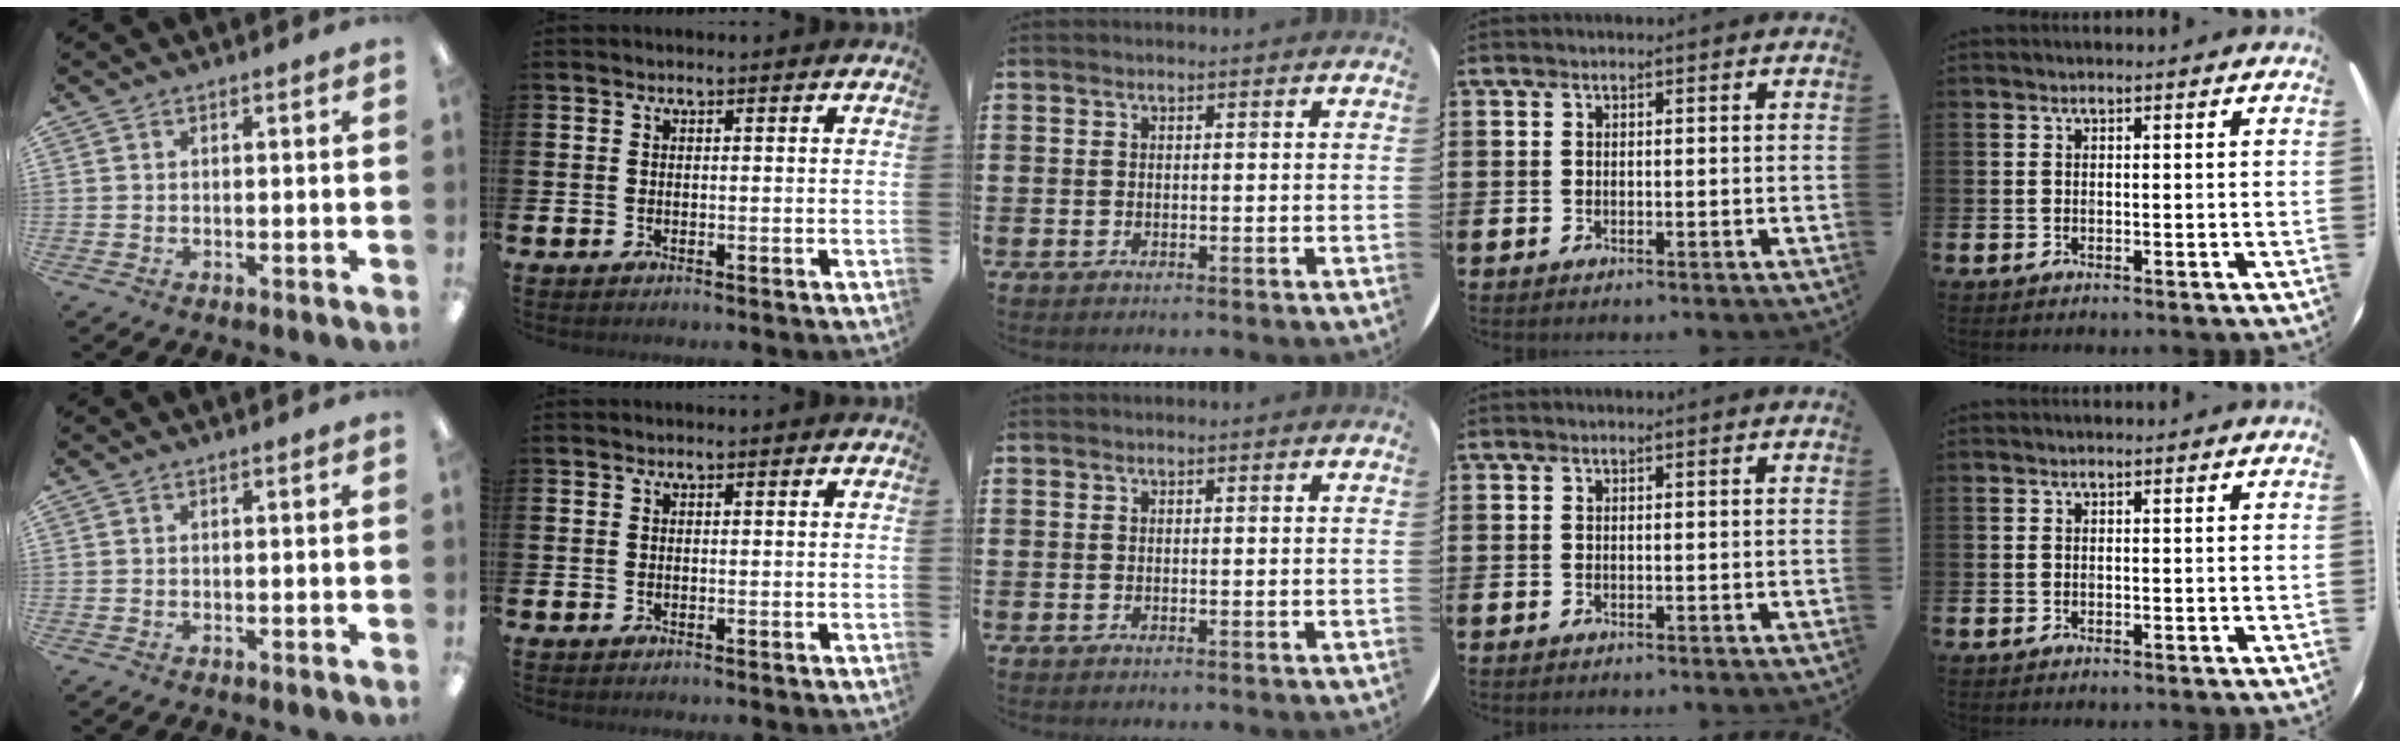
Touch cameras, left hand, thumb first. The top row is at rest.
{}